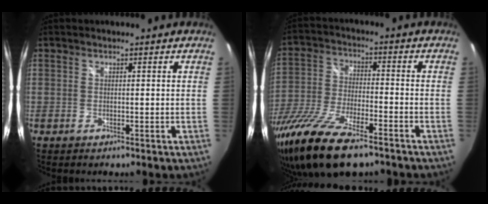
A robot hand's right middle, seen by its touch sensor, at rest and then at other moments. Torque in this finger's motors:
{"motor_torque": [1.42, -0.72, 0.77, 0.21]}